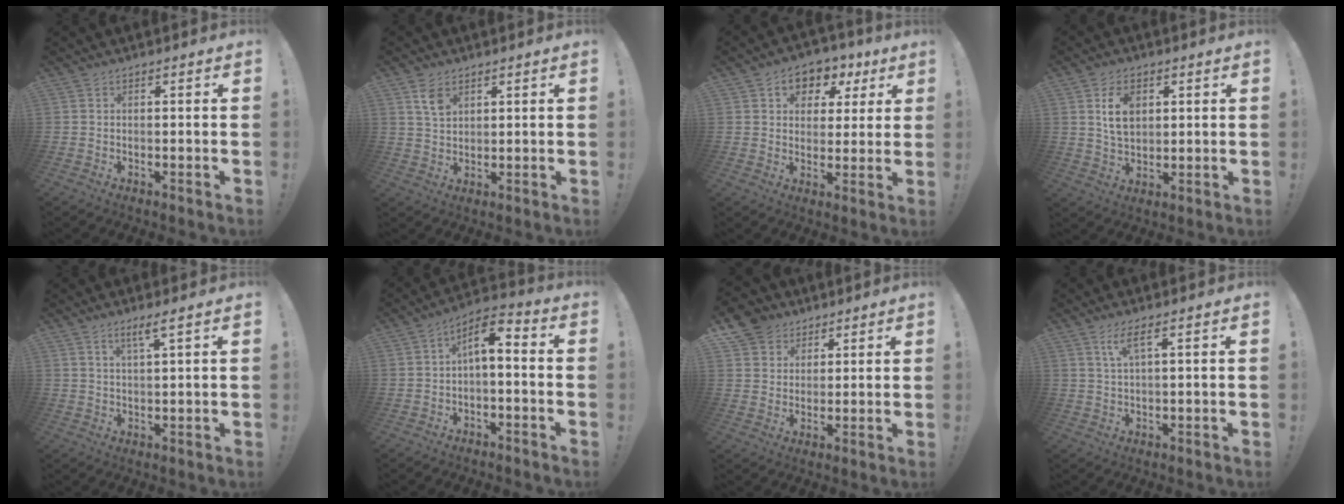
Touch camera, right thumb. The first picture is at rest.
{"total": 5.2, "force": [2.9, 3.0, 3.1], "torque": [-0.042, -0.015, 0.052]}
{"total": 7.4, "force": [2.4, 6.4, 2.8], "torque": [-0.031, -0.012, 0.047]}
{"total": 8.4, "force": [2.8, 5.6, 5.6], "torque": [-0.079, -0.002, 0.049]}
{"total": 3.8, "force": [2.3, 0.1, 3.1], "torque": [-0.053, -0.008, 0.036]}
{"total": 6.2, "force": [0.1, 2.4, 5.7], "torque": [-0.104, 0.004, 0.002]}
{"total": 7.3, "force": [4.3, 5.8, 0.9], "torque": [-0.016, -0.032, 0.087]}
{"total": 4.3, "force": [1.9, 0.5, 3.8], "torque": [-0.073, 0.000, 0.030]}